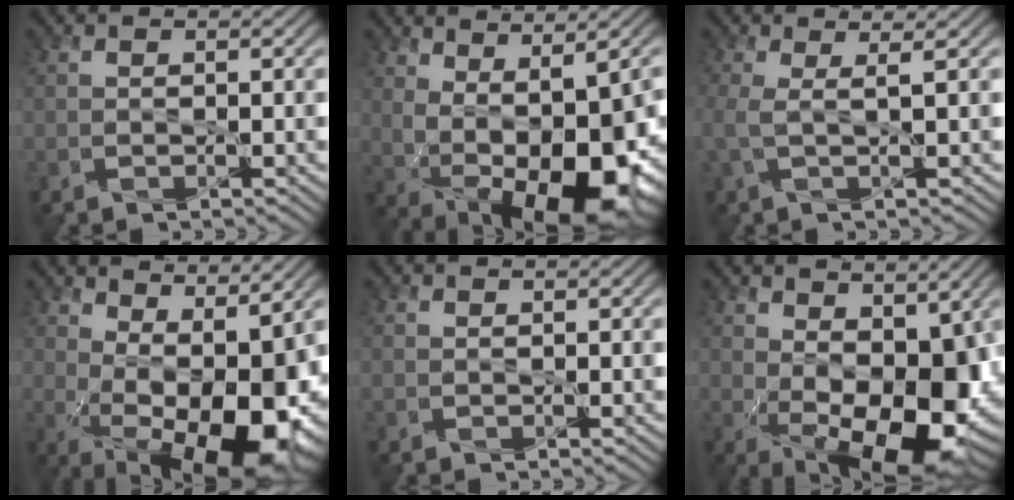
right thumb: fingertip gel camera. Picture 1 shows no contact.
{"total": 12.6, "force": [-0.4, 6.2, 11.0], "torque": [-0.181, -0.021, 0.016]}
{"total": 3.1, "force": [0.6, 0.8, 2.9], "torque": [-0.058, 0.009, 0.001]}
{"total": 14.9, "force": [-0.5, 6.8, 13.2], "torque": [-0.198, -0.015, 0.016]}
{"total": 0.0}
{"total": 14.0, "force": [-0.4, 7.9, 11.6], "torque": [-0.171, -0.021, 0.010]}